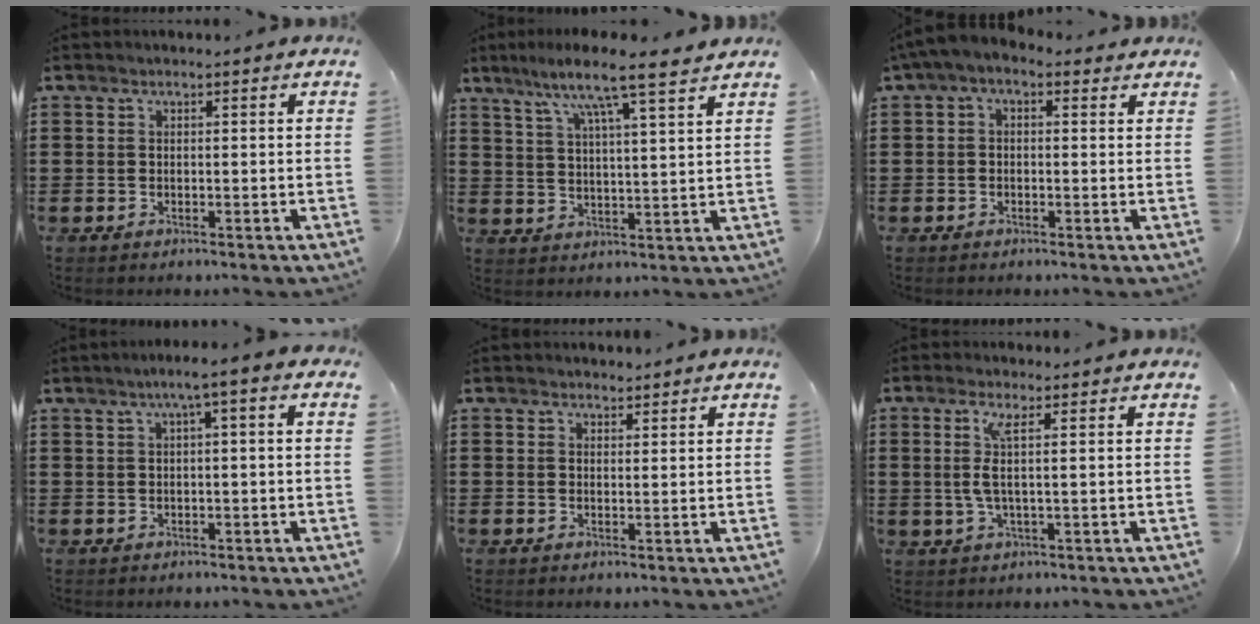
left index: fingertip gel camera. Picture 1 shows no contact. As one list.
[{"total": 8.2, "force": [6.6, -0.3, 4.9], "torque": [-0.107, -0.031, 0.109]}, {"total": 1.9, "force": [-0.7, 1.0, 1.4], "torque": [-0.035, 0.005, -0.020]}, {"total": 2.5, "force": [0.2, 0.2, 2.5], "torque": [-0.048, 0.002, 0.001]}, {"total": 1.3, "force": [1.3, 0.3, -0.1], "torque": [0.000, 0.003, 0.025]}, {"total": 4.0, "force": [0.9, 0.0, 3.9], "torque": [-0.093, -0.012, 0.008]}]